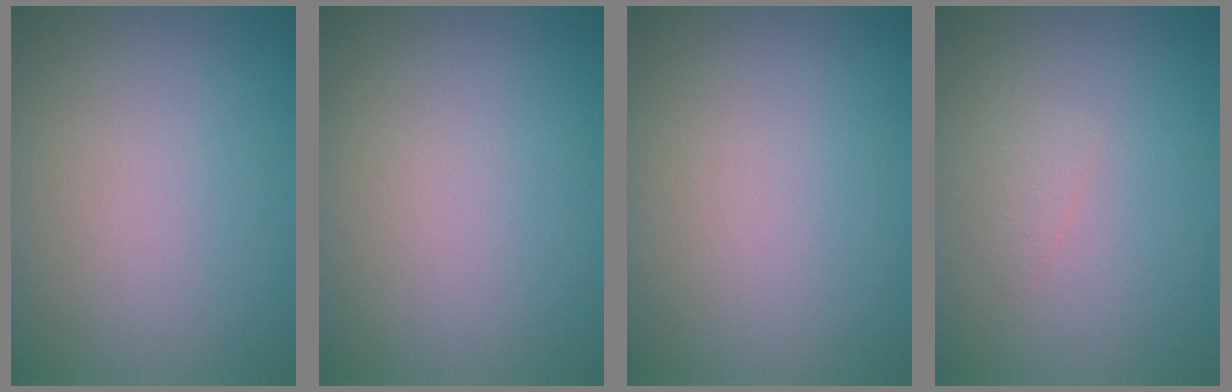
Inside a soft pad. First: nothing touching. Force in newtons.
{"total": 0.0}
{"total": 0.0}
{"total": 0.9, "press": 0.9, "slide": 0.1}